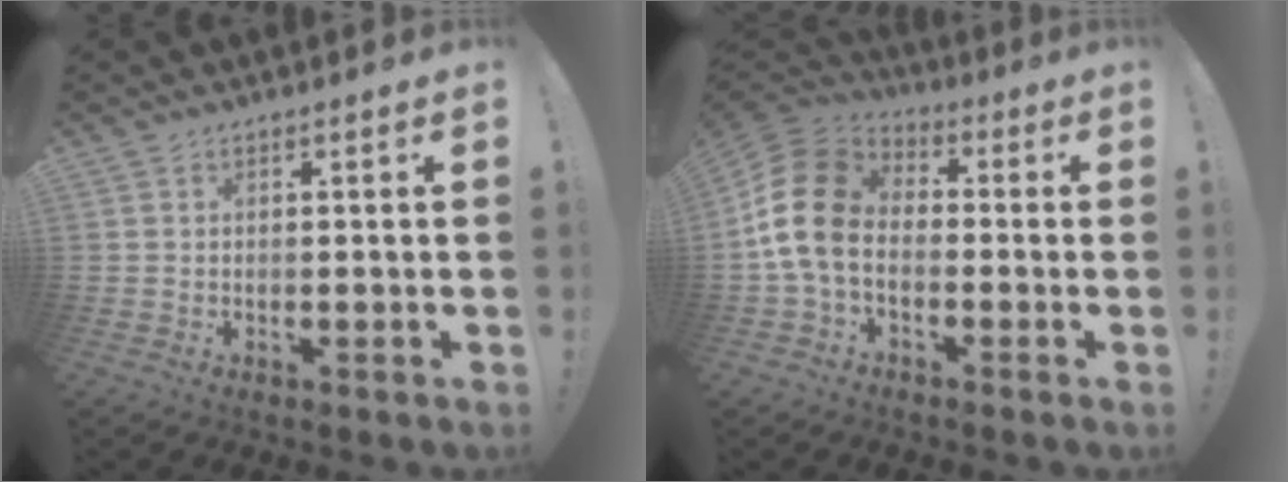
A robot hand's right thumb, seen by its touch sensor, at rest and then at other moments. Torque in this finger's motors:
{"motor_torque": [1.13, 1.72, 0.94, 0.07, 0.54]}